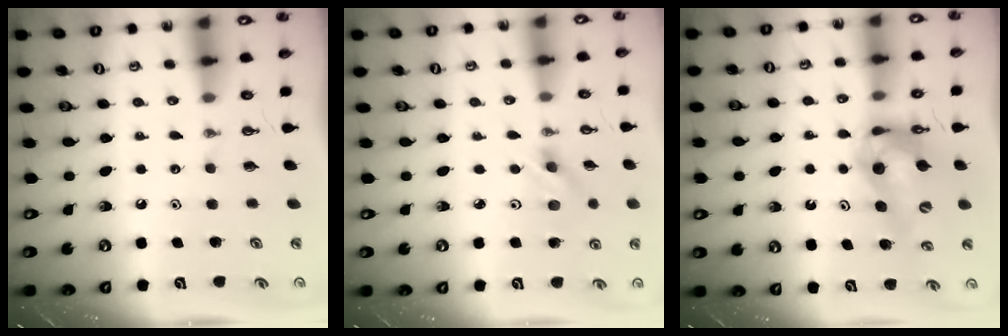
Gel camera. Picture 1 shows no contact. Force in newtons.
{"total": 2.0, "press": 1.9, "slide": 0.4}
{"total": 12.9, "press": 12.8, "slide": 1.1}